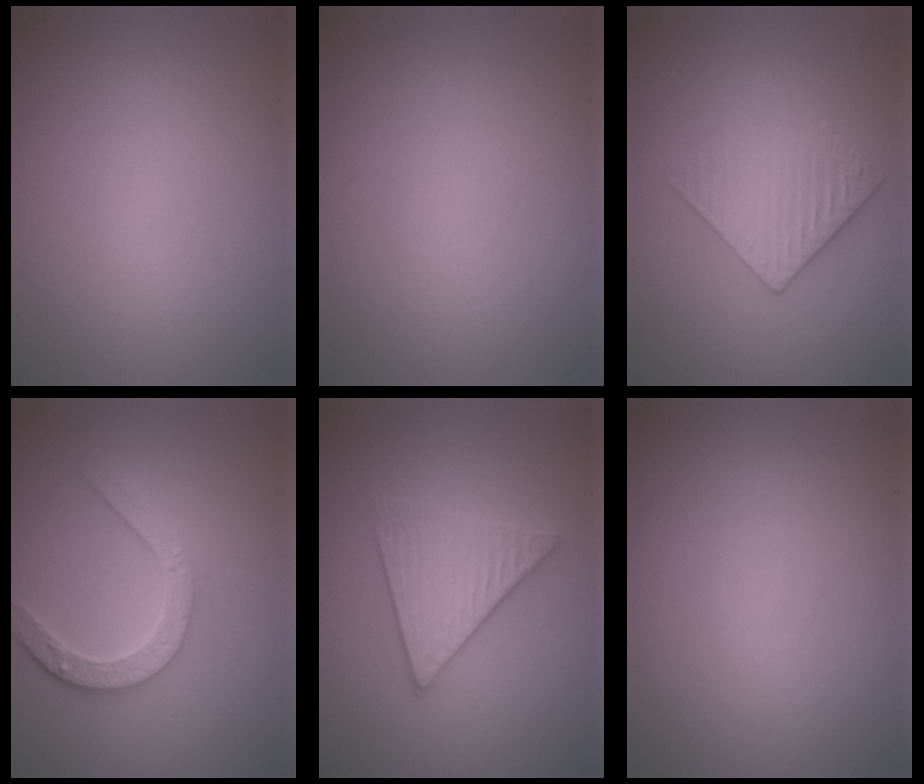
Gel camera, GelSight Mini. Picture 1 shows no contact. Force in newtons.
{"total": 0.0}
{"total": 3.2, "press": 2.6, "slide": 1.8}
{"total": 4.4, "press": 3.4, "slide": 2.8}
{"total": 4.0, "press": 3.4, "slide": 2.0}
{"total": 0.0}